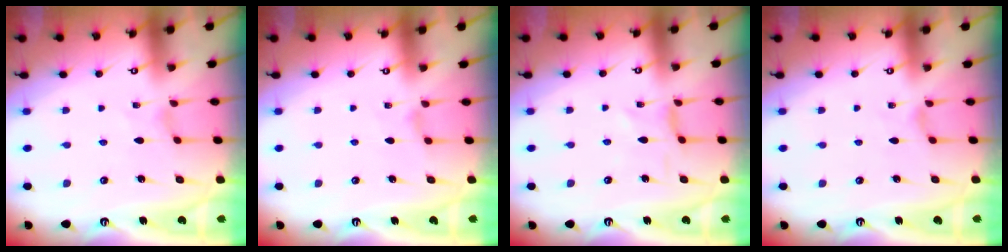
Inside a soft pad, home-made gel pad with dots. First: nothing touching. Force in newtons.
{"total": 1.5, "press": 1.4, "slide": 0.4}
{"total": 0.0}
{"total": 0.8, "press": 0.8, "slide": 0.2}